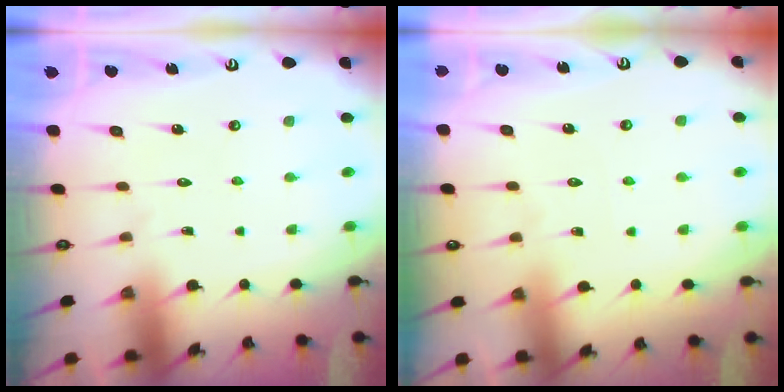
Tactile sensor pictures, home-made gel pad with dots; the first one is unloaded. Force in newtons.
{"total": 2.9, "press": 2.9, "slide": 0.5}